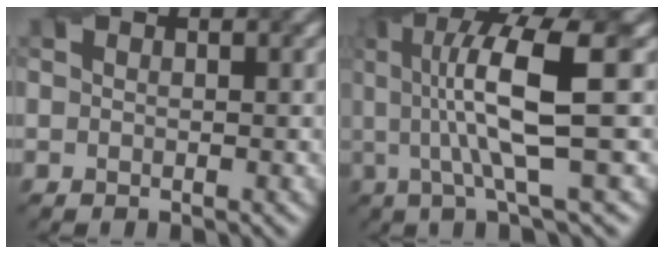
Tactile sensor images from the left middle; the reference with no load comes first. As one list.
[{"total": 9.8, "force": [1.0, 2.2, 9.5], "torque": [-0.149, 0.010, 0.016]}]